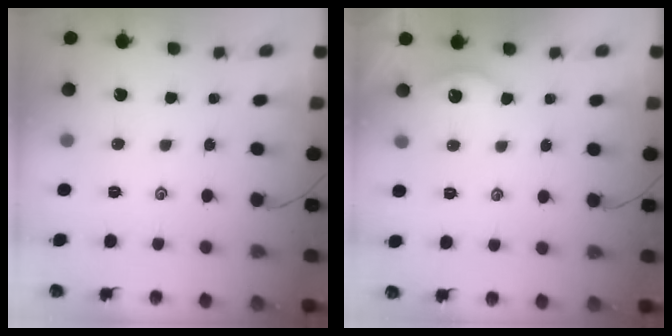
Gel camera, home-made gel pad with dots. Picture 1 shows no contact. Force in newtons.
{"total": 4.5, "press": 4.5, "slide": 0.3}